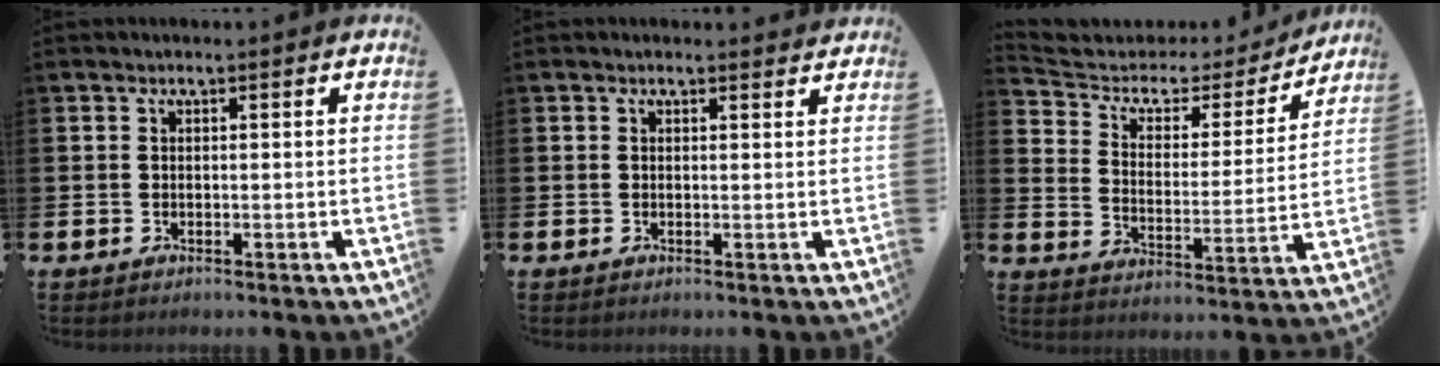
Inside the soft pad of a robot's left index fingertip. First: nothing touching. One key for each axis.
{"total": 0.6, "fx": 0.6, "fy": 0.2, "fz": 0.1, "tx": 0.009, "ty": -0.002, "tz": 0.008}
{"total": 5.3, "fx": 4.1, "fy": 2.9, "fz": 1.7, "tx": -0.064, "ty": -0.029, "tz": 0.061}